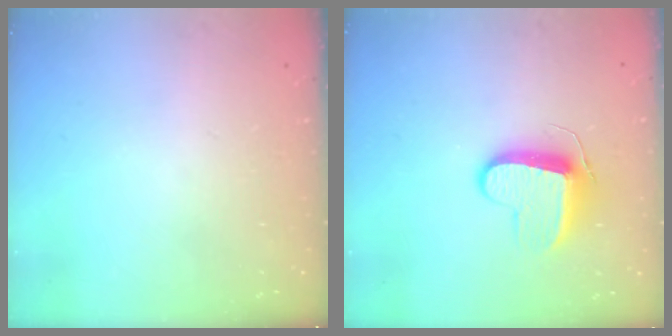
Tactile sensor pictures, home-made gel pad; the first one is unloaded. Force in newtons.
{"total": 9.9, "press": 9.9, "slide": 0.2}